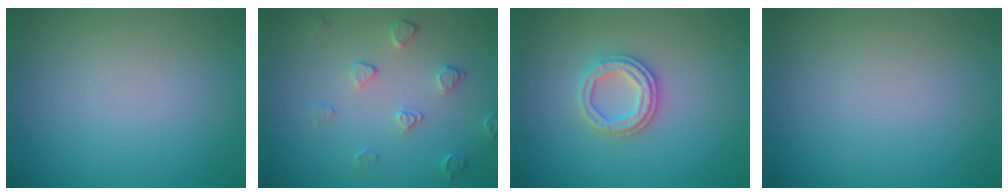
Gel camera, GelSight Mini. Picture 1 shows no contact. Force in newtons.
{"total": 2.0, "press": 1.3, "slide": 1.5}
{"total": 2.8, "press": 2.6, "slide": 1.0}
{"total": 0.0}